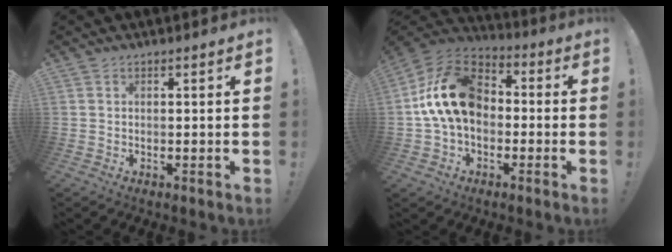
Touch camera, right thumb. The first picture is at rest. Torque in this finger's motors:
{"motor_torque": [0.34, 1.12, 1.67, -0.24, 0.30]}